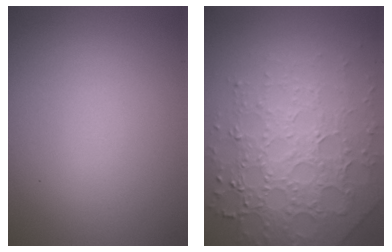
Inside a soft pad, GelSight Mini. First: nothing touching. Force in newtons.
{"total": 6.5, "press": 4.9, "slide": 4.2}